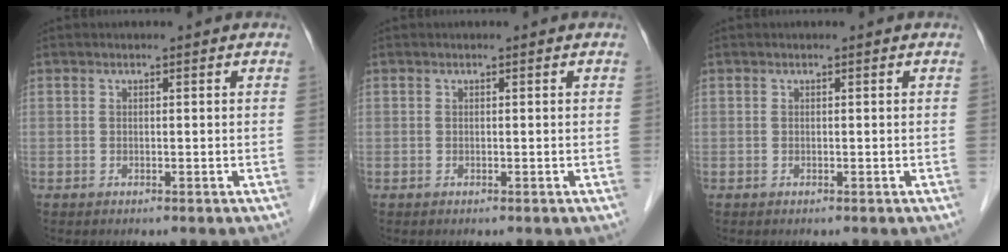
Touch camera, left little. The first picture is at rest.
{"total": 0.0}
{"total": 0.0}